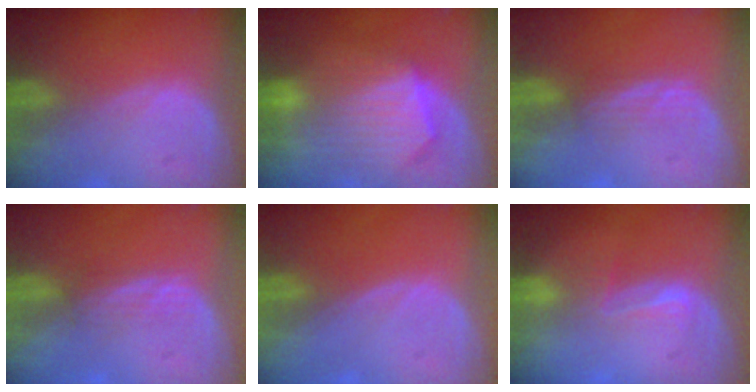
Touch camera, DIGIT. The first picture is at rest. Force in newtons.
{"total": 10.4, "press": 9.1, "slide": 5.1}
{"total": 2.3, "press": 2.2, "slide": 0.5}
{"total": 2.2, "press": 2.2, "slide": 0.4}
{"total": 0.0}
{"total": 2.7, "press": 2.3, "slide": 1.5}